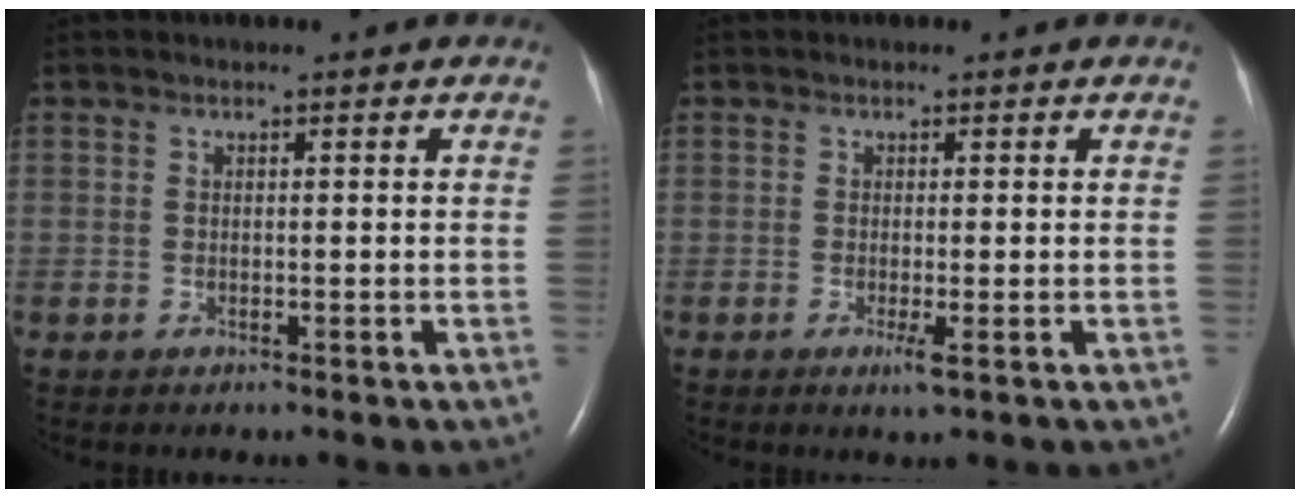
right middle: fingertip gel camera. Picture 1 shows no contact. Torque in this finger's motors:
{"motor_torque": [0.31, -0.11, 0.05, 0.01]}